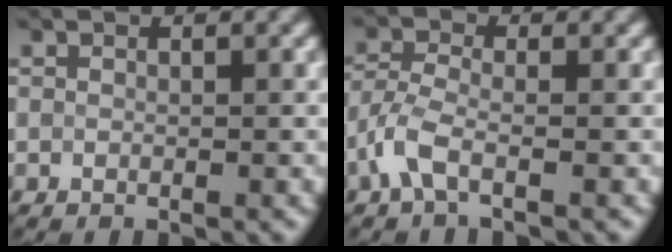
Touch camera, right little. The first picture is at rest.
{"total": 2.8, "force": [-1.6, 1.0, 2.2], "torque": [-0.056, 0.000, -0.044]}